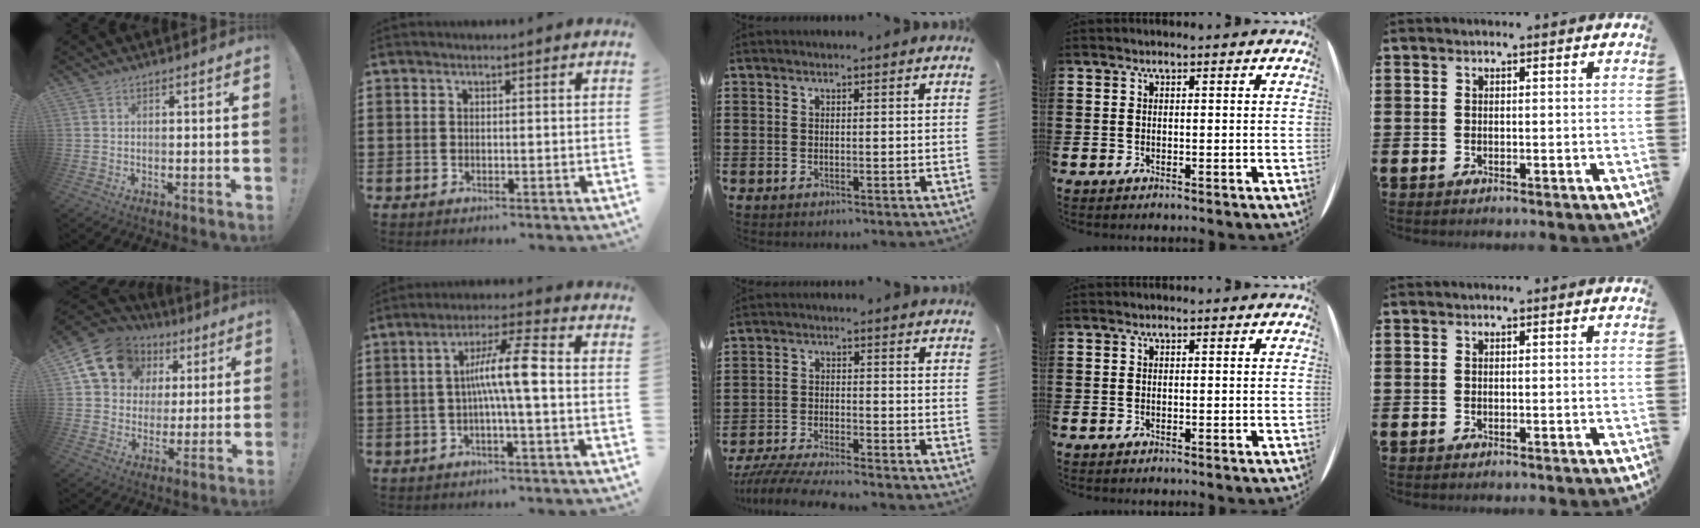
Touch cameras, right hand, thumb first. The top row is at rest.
{"thumb": {"total": 16.2, "force": [7.3, 12.8, 6.9], "torque": [-0.102, -0.031, 0.149]}, "index": {"total": 8.5, "force": [-0.3, 0.9, 8.4], "torque": [-0.152, 0.008, -0.012]}, "middle": {"total": 4.9, "force": [-4.7, 0.1, 1.6], "torque": [-0.040, -0.012, -0.094]}}